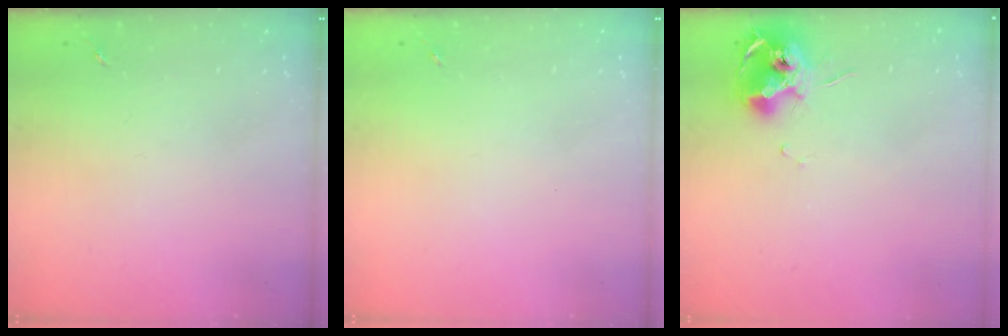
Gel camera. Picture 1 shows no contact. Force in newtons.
{"total": 0.0}
{"total": 12.1, "press": 12.0, "slide": 1.2}